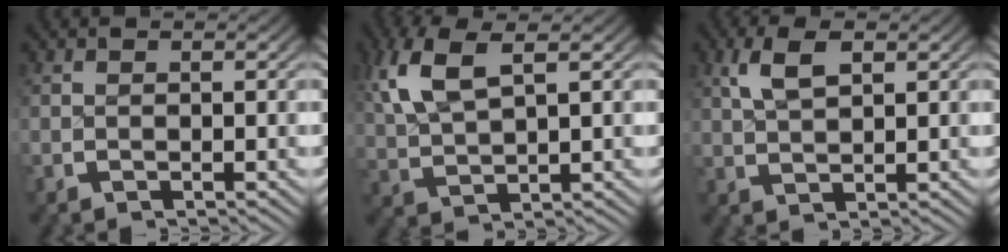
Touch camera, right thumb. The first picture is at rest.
{"total": 5.6, "force": [2.9, 2.4, 4.2], "torque": [-0.100, 0.005, 0.067]}
{"total": 3.5, "force": [2.1, 1.1, 2.5], "torque": [-0.048, 0.007, 0.047]}